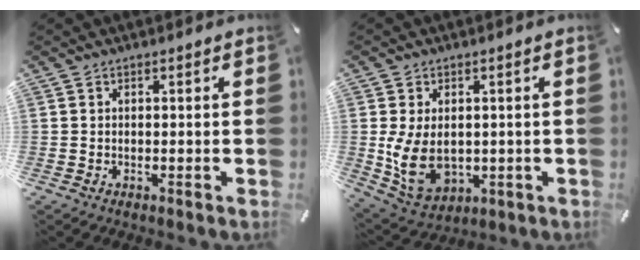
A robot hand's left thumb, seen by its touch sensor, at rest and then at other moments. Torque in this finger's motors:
{"motor_torque": [-0.19, 1.09, 0.64, -0.50, 0.43]}